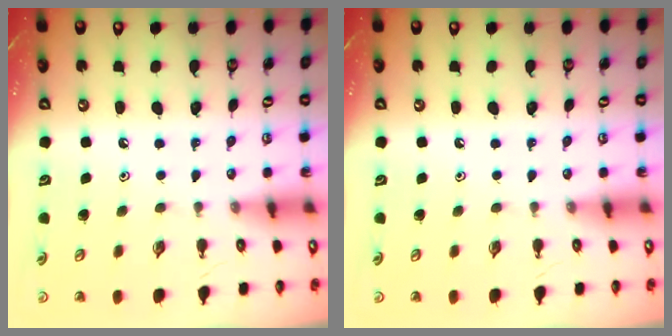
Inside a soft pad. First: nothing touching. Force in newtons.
{"total": 0.0}